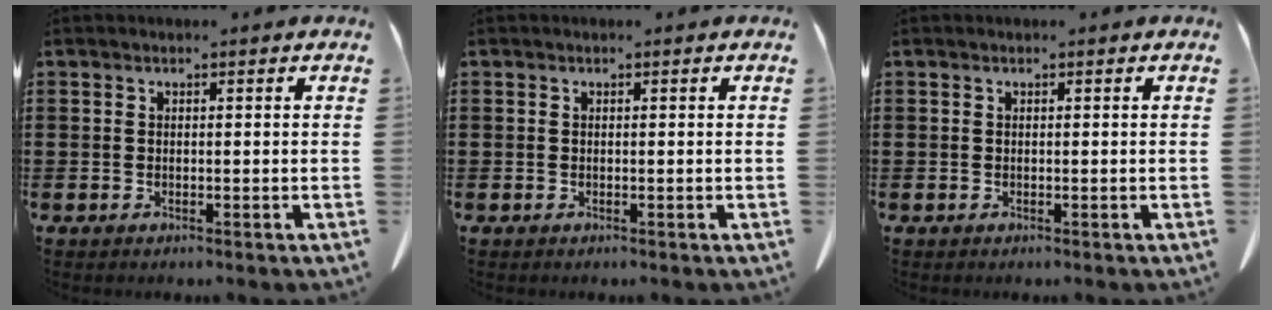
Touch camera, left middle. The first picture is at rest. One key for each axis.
{"total": 0.0}
{"total": 0.0}